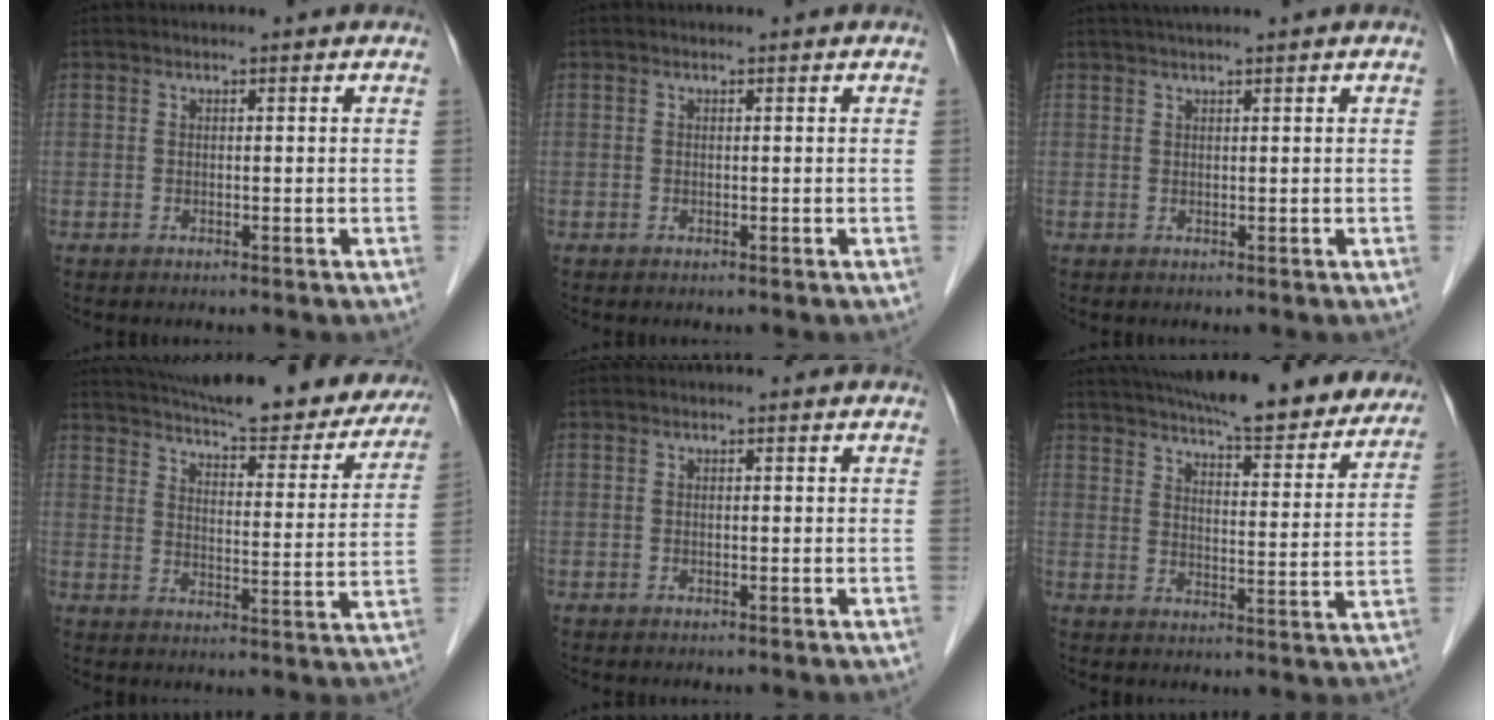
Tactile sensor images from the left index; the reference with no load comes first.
{"total": 0.0}
{"total": 2.0, "force": [1.6, -0.5, 1.2], "torque": [-0.020, 0.015, 0.034]}
{"total": 27.8, "force": [24.5, 6.1, 11.5], "torque": [-0.182, -0.032, 0.304]}
{"total": 0.0}
{"total": 25.8, "force": [22.8, 4.4, 11.3], "torque": [-0.173, -0.024, 0.286]}